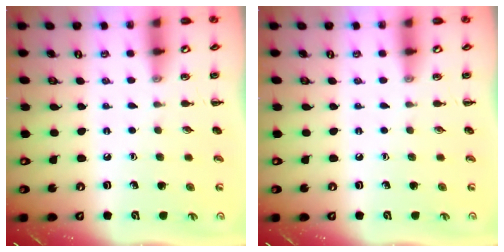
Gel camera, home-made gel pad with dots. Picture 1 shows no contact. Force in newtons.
{"total": 0.0}